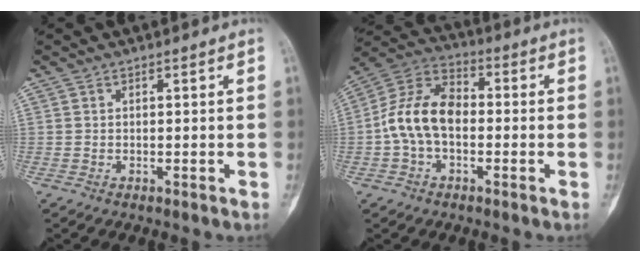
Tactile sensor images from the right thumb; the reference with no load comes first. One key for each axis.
{"total": 12.1, "fx": -1.3, "fy": 7.8, "fz": 9.2, "tx": -0.168, "ty": 0.038, "tz": -0.036}